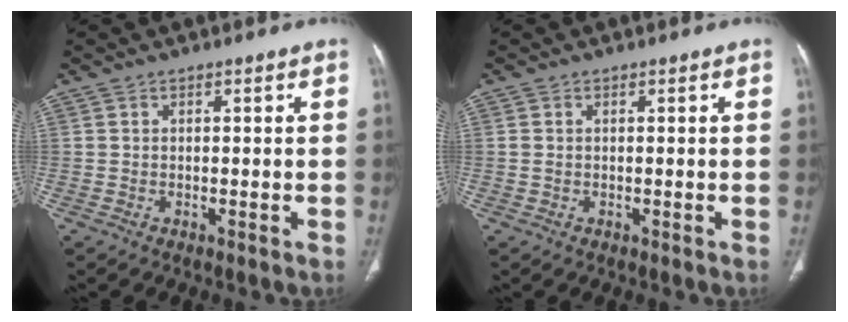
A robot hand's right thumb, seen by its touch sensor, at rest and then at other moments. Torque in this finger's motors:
{"motor_torque": [0.39, -0.07, -0.57, 0.24, -0.02]}